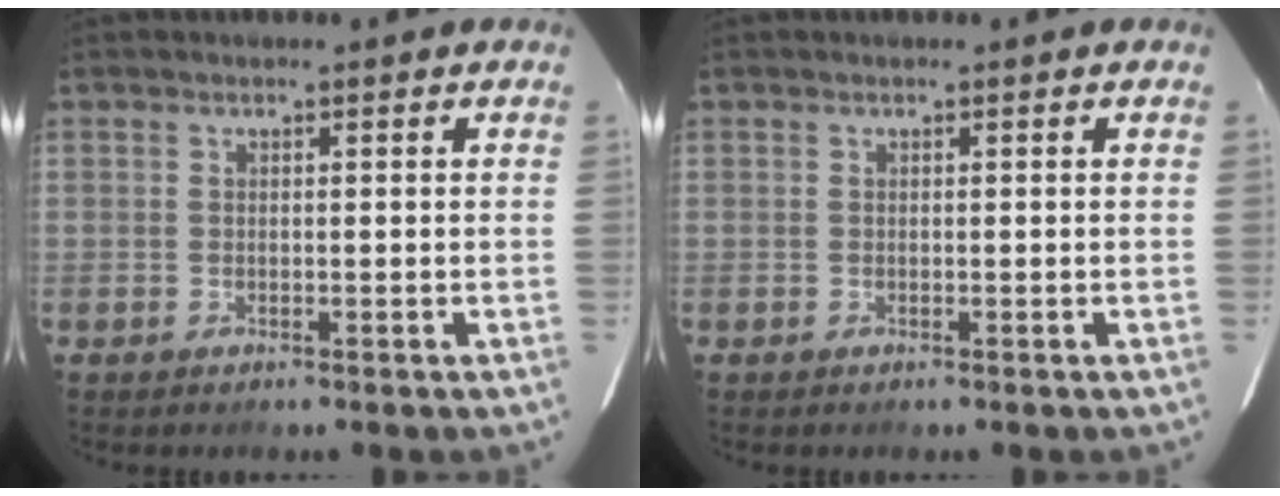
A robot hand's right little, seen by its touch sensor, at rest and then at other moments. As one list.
[{"total": 0.0}]